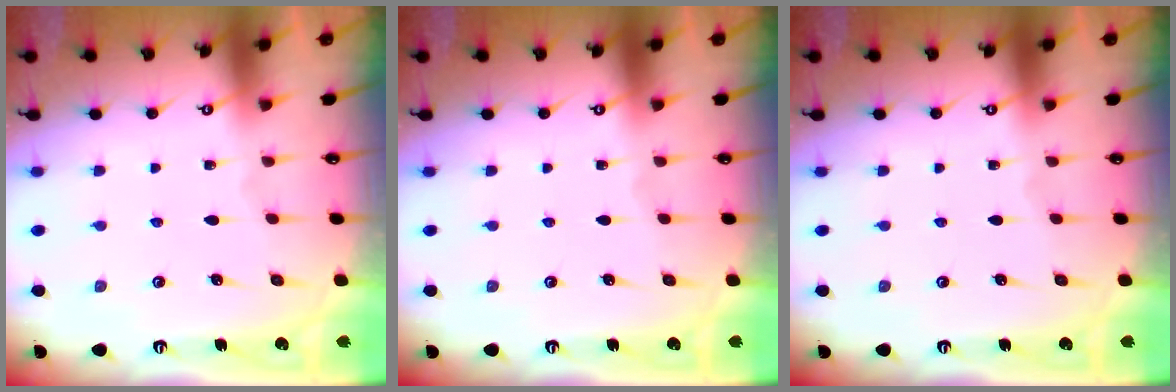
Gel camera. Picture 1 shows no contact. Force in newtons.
{"total": 0.0}
{"total": 0.0}